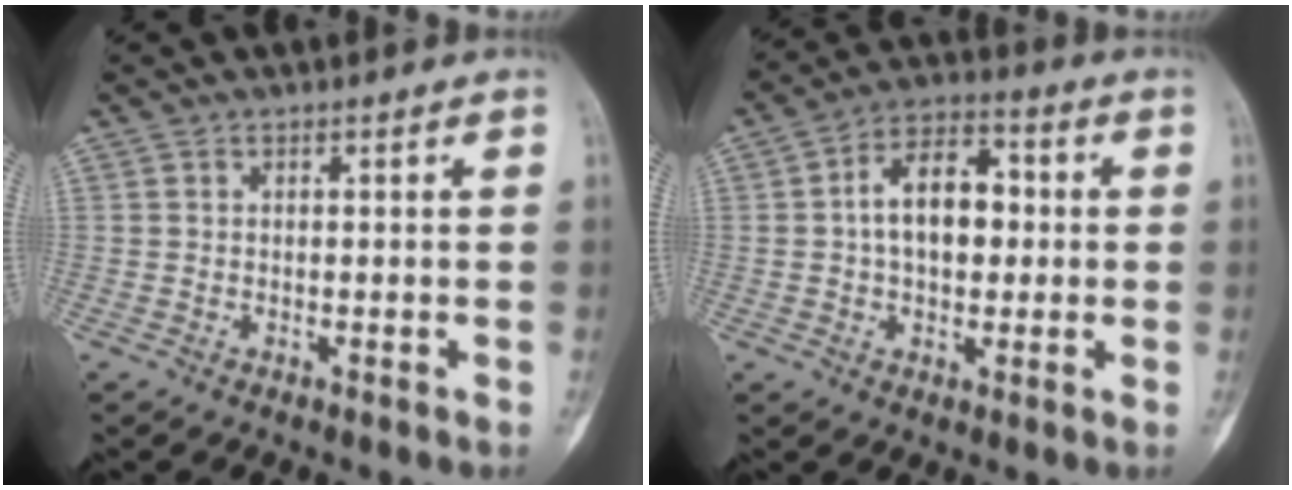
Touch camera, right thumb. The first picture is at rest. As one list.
[{"total": 11.6, "force": [0.8, 7.2, 9.0], "torque": [-0.122, 0.023, 0.006]}]